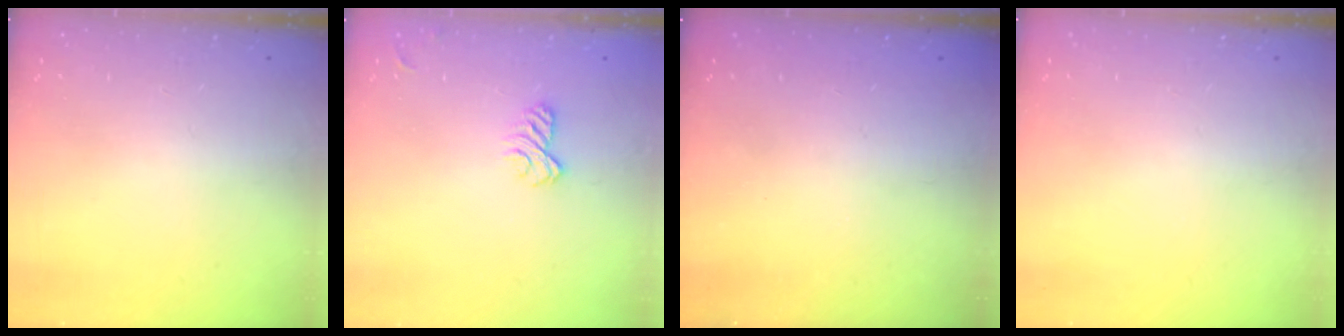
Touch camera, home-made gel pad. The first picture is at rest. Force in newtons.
{"total": 6.2, "press": 6.1, "slide": 1.1}
{"total": 2.3, "press": 2.2, "slide": 0.8}
{"total": 0.0}